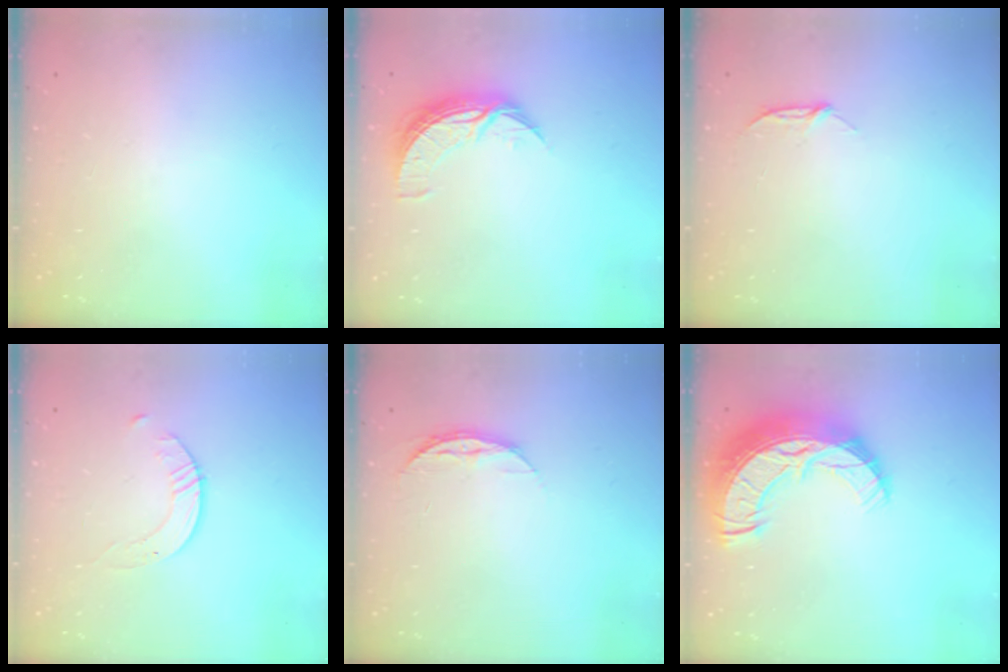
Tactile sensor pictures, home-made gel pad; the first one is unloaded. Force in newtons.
{"total": 8.3, "press": 8.3, "slide": 0.5}
{"total": 5.1, "press": 5.1, "slide": 0.6}
{"total": 1.7, "press": 1.7, "slide": 0.2}
{"total": 7.3, "press": 7.3, "slide": 0.6}
{"total": 19.3, "press": 19.2, "slide": 1.4}